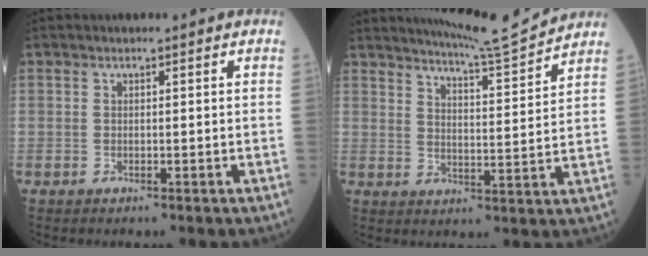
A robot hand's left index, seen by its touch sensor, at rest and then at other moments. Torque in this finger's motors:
{"motor_torque": [0.22, -0.43, -0.01, 0.02]}